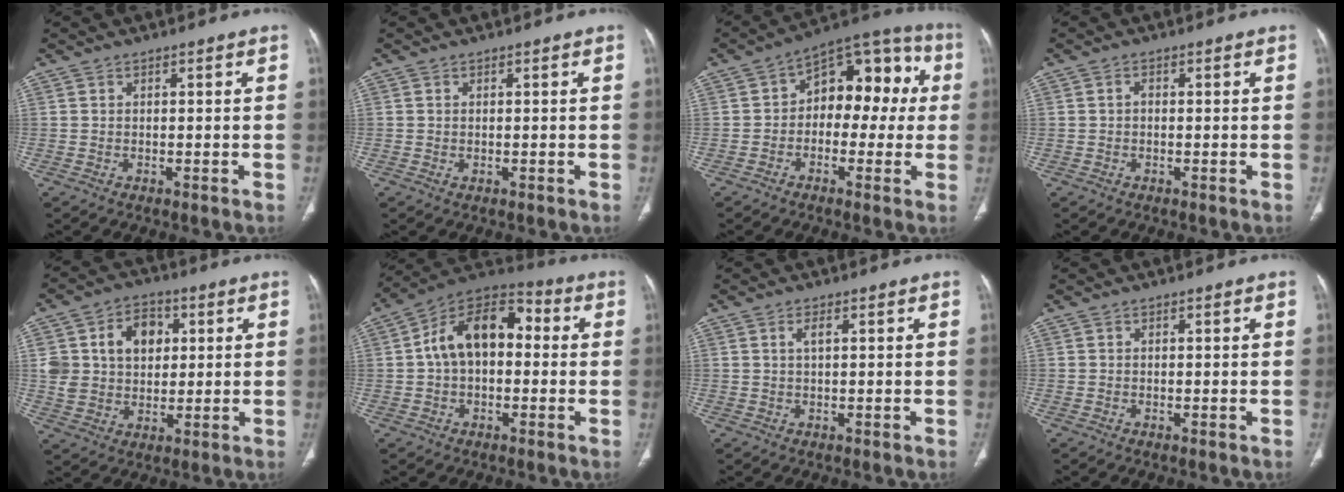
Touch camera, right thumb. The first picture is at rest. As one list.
[{"total": 0.0}, {"total": 14.3, "force": [0.9, 9.1, 11.1], "torque": [-0.090, 0.050, -0.004]}, {"total": 1.0, "force": [-0.1, 0.8, 0.6], "torque": [-0.008, 0.003, -0.005]}, {"total": 12.4, "force": [3.2, 9.4, 7.5], "torque": [-0.092, 0.003, 0.060]}, {"total": 14.6, "force": [1.1, 9.3, 11.2], "torque": [-0.162, 0.043, 0.003]}, {"total": 1.6, "force": [0.5, 0.5, 1.4], "torque": [-0.029, 0.002, 0.009]}, {"total": 0.0}]